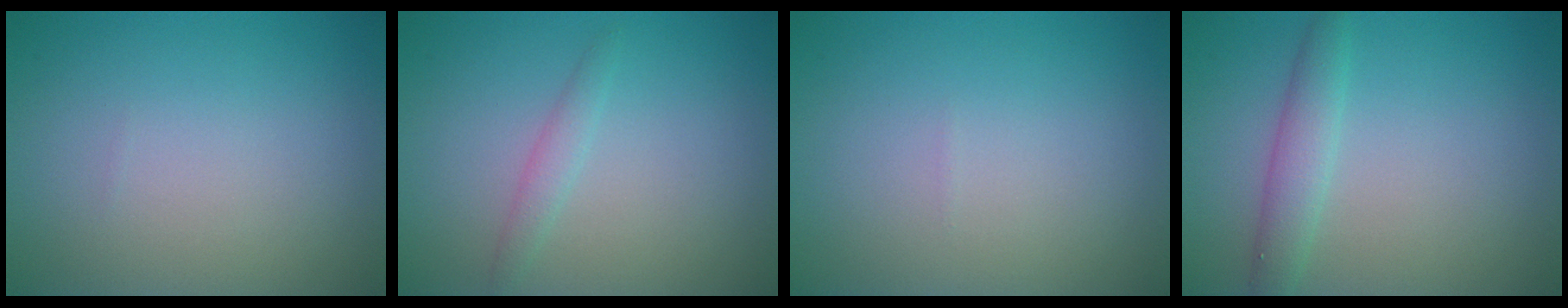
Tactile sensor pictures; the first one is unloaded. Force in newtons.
{"total": 1.2, "press": 1.2, "slide": 0.1}
{"total": 0.0}
{"total": 2.4, "press": 2.4, "slide": 0.1}